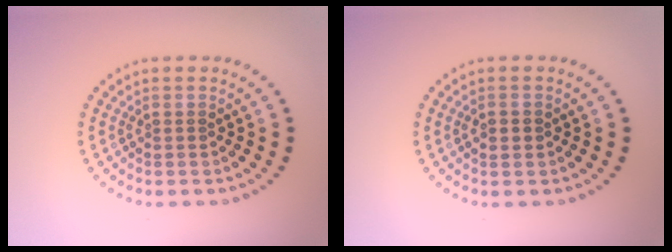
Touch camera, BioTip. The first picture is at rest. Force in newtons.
{"total": 1.7, "press": 1.7, "slide": 0.1}